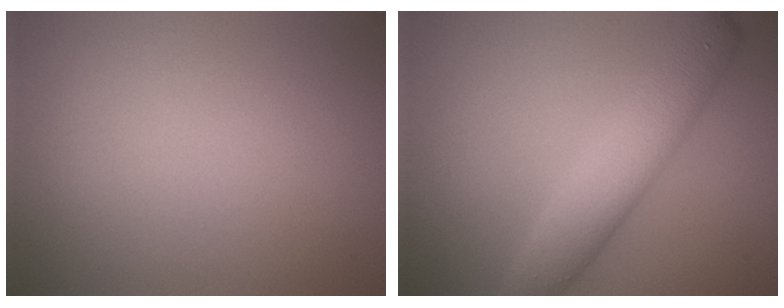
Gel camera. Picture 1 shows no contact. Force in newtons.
{"total": 5.4, "press": 5.4, "slide": 0.2}